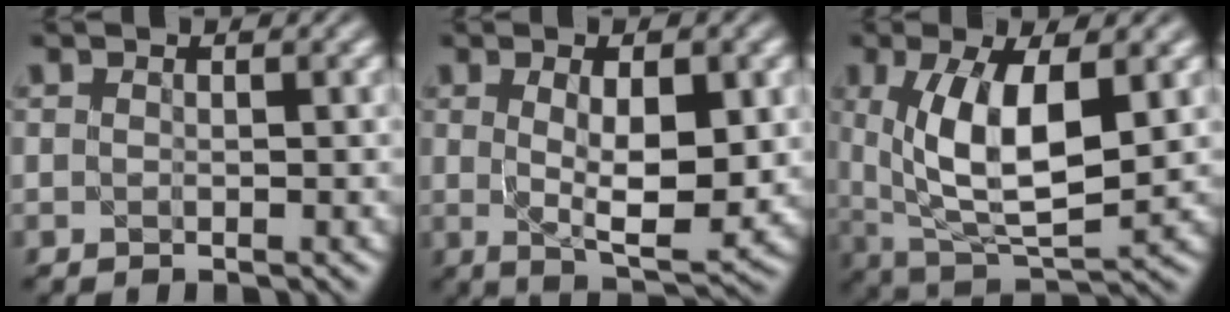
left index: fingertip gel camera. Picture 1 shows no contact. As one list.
[{"total": 6.9, "force": [0.9, 2.2, 6.5], "torque": [-0.105, -0.008, 0.019]}, {"total": 8.7, "force": [1.5, 3.5, 7.8], "torque": [-0.152, -0.011, 0.032]}]